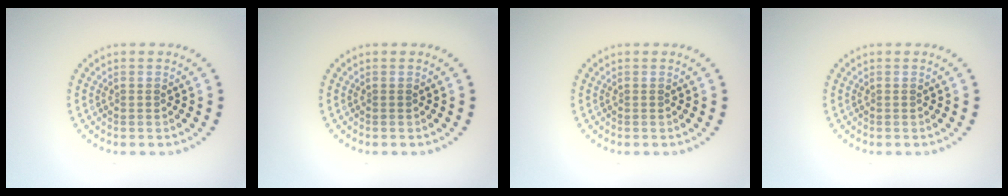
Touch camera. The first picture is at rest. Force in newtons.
{"total": 0.0}
{"total": 0.0}
{"total": 0.0}